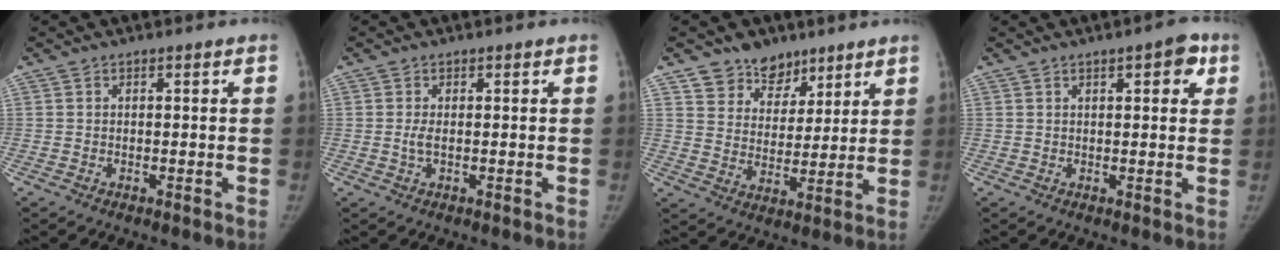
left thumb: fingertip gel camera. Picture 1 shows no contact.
{"total": 1.5, "force": [0.1, 0.7, 1.3], "torque": [-0.031, -0.002, 0.005]}
{"total": 9.3, "force": [6.8, 6.1, 1.8], "torque": [0.020, -0.044, 0.121]}
{"total": 4.8, "force": [2.3, 1.8, 3.8], "torque": [-0.029, -0.003, 0.023]}